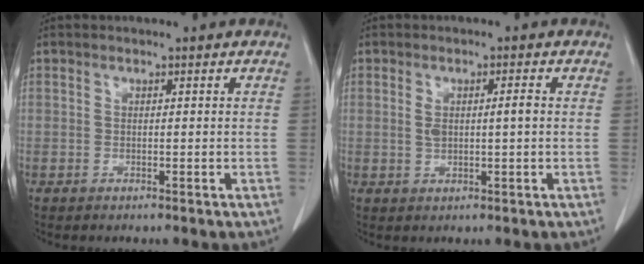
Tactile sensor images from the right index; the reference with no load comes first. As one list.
[{"total": 3.0, "force": [0.4, 0.7, 2.9], "torque": [-0.054, 0.009, 0.014]}]